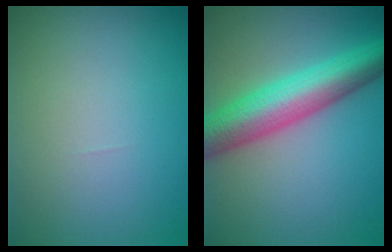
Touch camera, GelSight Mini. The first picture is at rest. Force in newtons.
{"total": 7.9, "press": 7.9, "slide": 0.2}